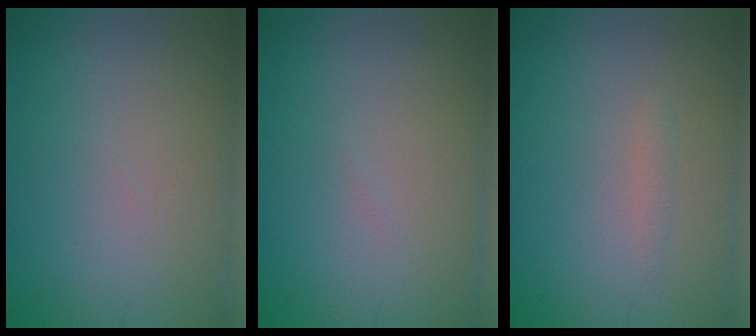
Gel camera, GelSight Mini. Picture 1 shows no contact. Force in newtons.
{"total": 0.0}
{"total": 0.7, "press": 0.7, "slide": 0.0}